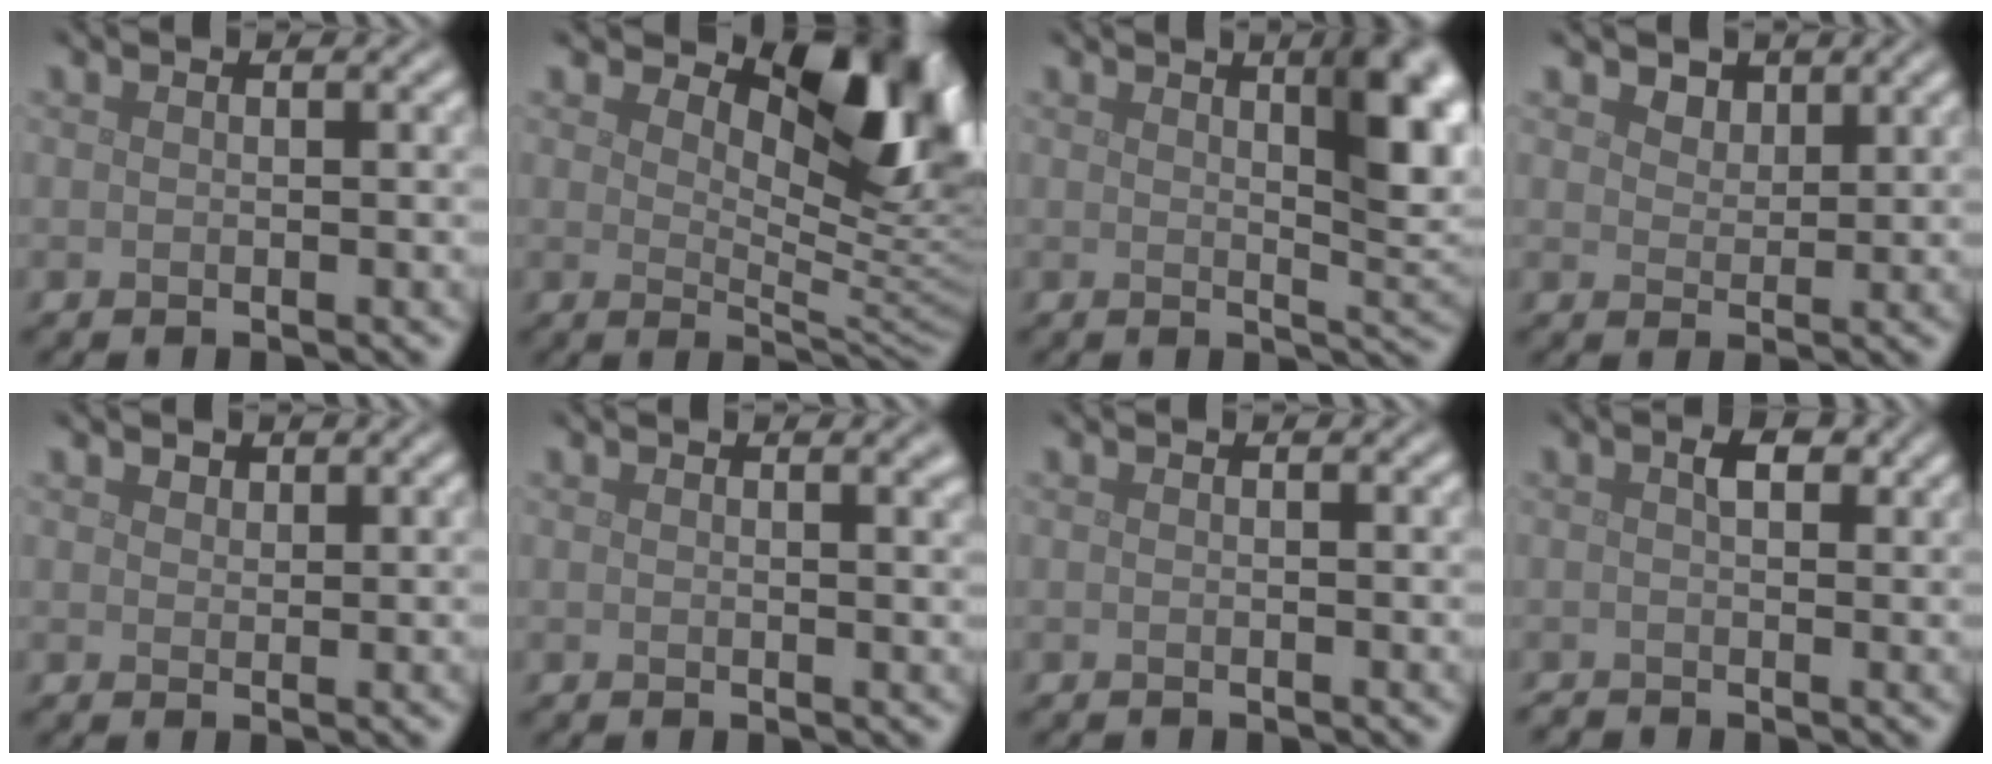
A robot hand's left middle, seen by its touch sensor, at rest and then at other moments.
{"total": 10.6, "force": [5.1, 4.8, 7.9], "torque": [-0.111, -0.004, 0.083]}
{"total": 6.6, "force": [2.4, 2.0, 5.9], "torque": [-0.063, 0.001, 0.038]}
{"total": 1.6, "force": [1.2, 1.0, 0.3], "torque": [-0.017, -0.010, 0.024]}
{"total": 0.8, "force": [0.6, 0.5, 0.1], "torque": [-0.006, -0.001, 0.013]}
{"total": 1.6, "force": [1.0, 0.6, 1.1], "torque": [-0.001, 0.006, 0.012]}
{"total": 0.5, "force": [-0.5, -0.1, -0.1], "torque": [0.002, -0.002, -0.009]}
{"total": 1.6, "force": [-0.1, 0.9, 1.4], "torque": [-0.024, 0.001, -0.003]}